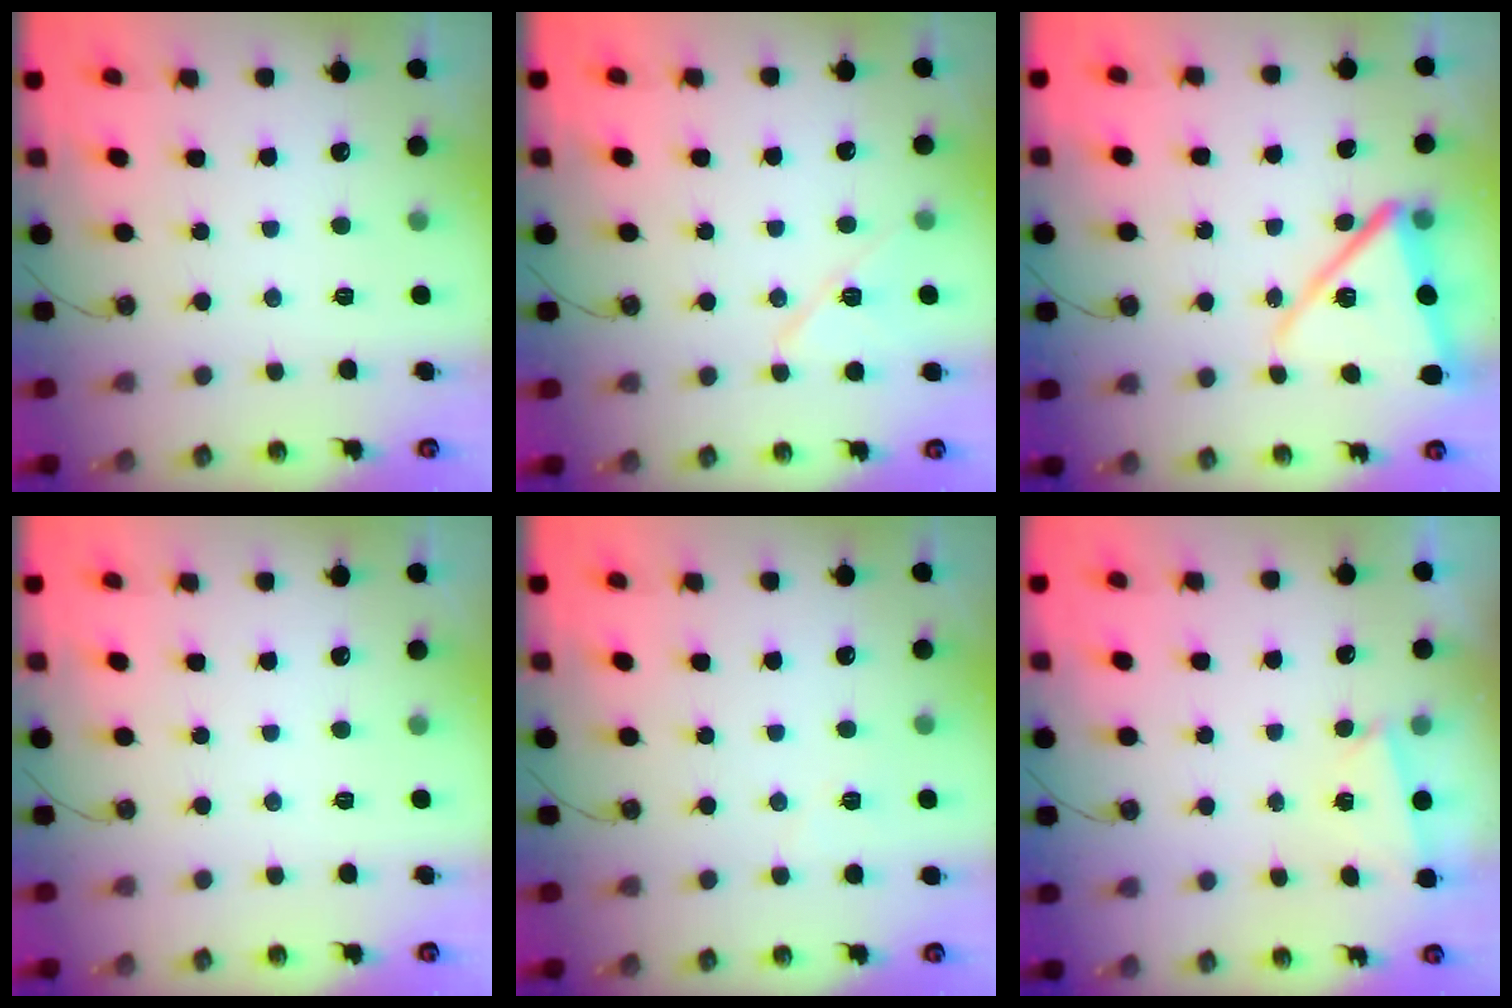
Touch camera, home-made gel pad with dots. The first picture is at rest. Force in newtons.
{"total": 10.0, "press": 9.9, "slide": 1.2}
{"total": 14.4, "press": 14.4, "slide": 0.9}
{"total": 0.0}
{"total": 3.7, "press": 3.4, "slide": 1.4}
{"total": 1.2, "press": 1.1, "slide": 0.5}